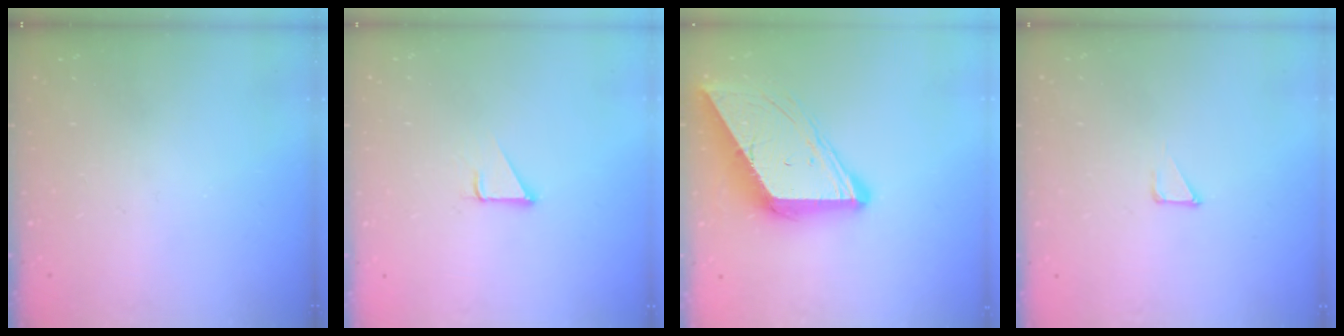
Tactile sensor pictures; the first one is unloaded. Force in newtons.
{"total": 1.6, "press": 1.6, "slide": 0.2}
{"total": 10.9, "press": 10.8, "slide": 1.0}
{"total": 2.9, "press": 2.9, "slide": 0.3}